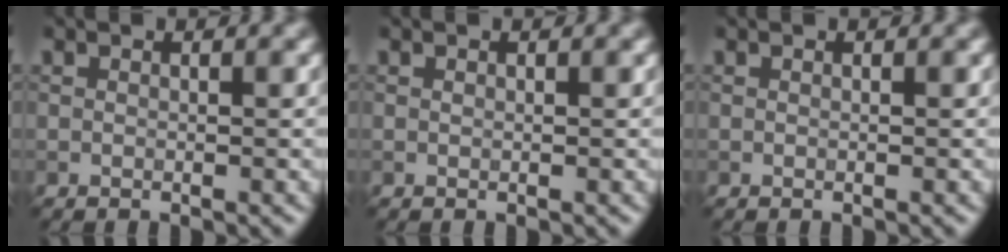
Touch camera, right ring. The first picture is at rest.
{"total": 0.0}
{"total": 0.0}